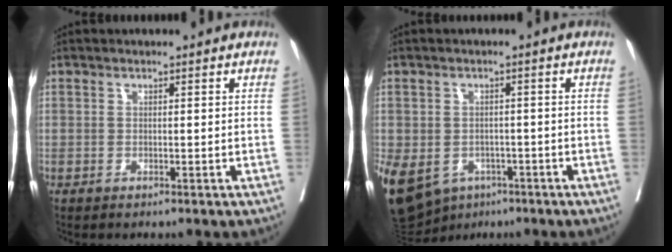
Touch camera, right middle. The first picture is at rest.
{"total": 21.5, "force": [-9.6, 16.7, 9.4], "torque": [-0.318, -0.019, -0.130]}